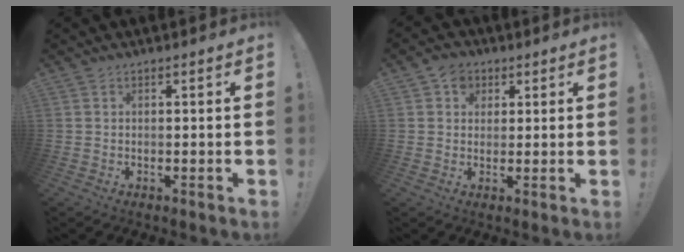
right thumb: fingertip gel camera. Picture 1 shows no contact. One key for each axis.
{"total": 6.0, "fx": 2.4, "fy": 5.1, "fz": 2.0, "tx": -0.019, "ty": -0.007, "tz": 0.044}